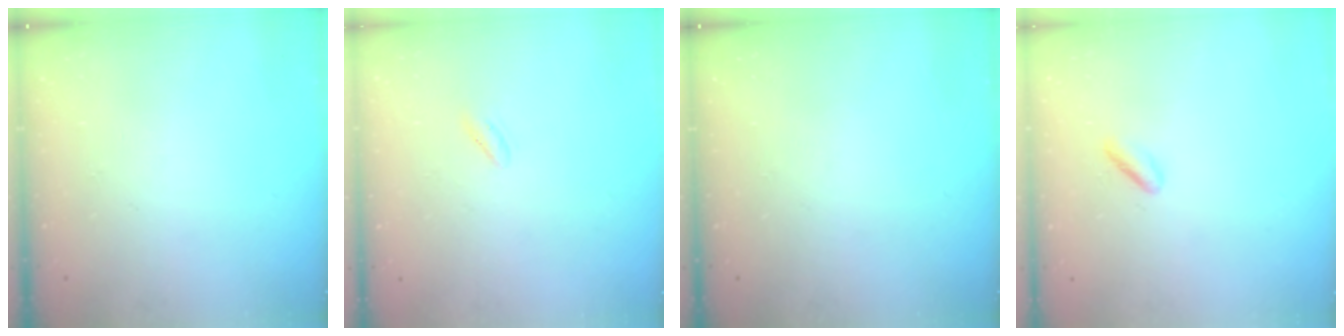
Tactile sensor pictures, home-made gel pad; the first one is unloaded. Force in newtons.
{"total": 0.5, "press": 0.0, "slide": 0.5}
{"total": 0.0}
{"total": 1.1, "press": 0.9, "slide": 0.7}